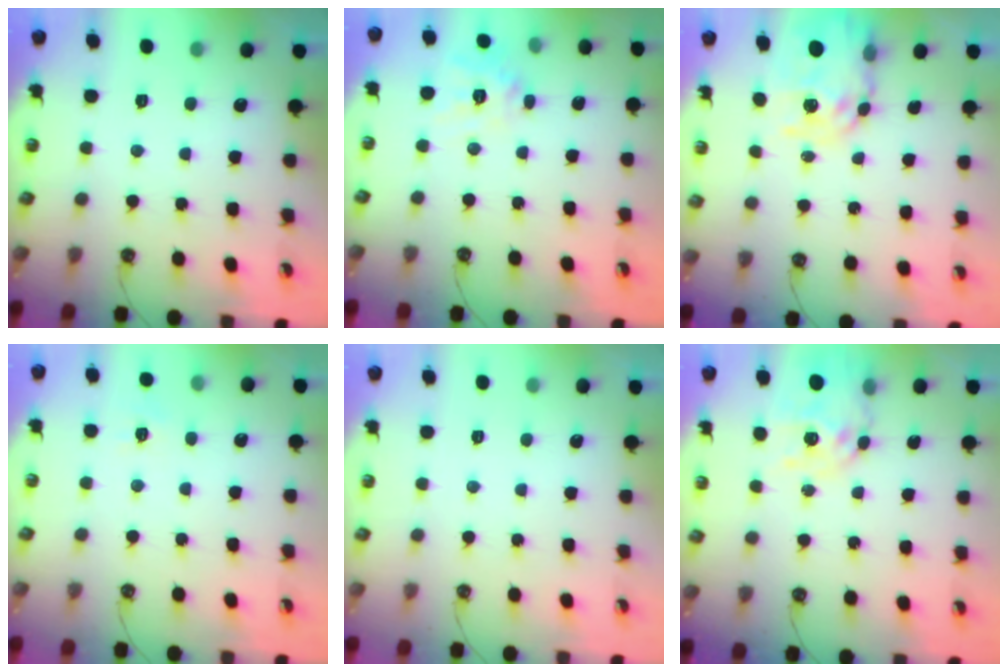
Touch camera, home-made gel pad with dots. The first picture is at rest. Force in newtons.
{"total": 12.1, "press": 12.1, "slide": 1.1}
{"total": 12.3, "press": 12.2, "slide": 1.0}
{"total": 5.6, "press": 5.6, "slide": 0.5}
{"total": 0.0}
{"total": 11.9, "press": 11.8, "slide": 1.1}